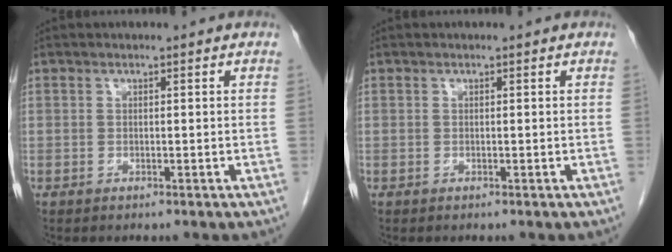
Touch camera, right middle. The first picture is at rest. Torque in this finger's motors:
{"motor_torque": [0.00, 0.00, 0.00, -0.01]}